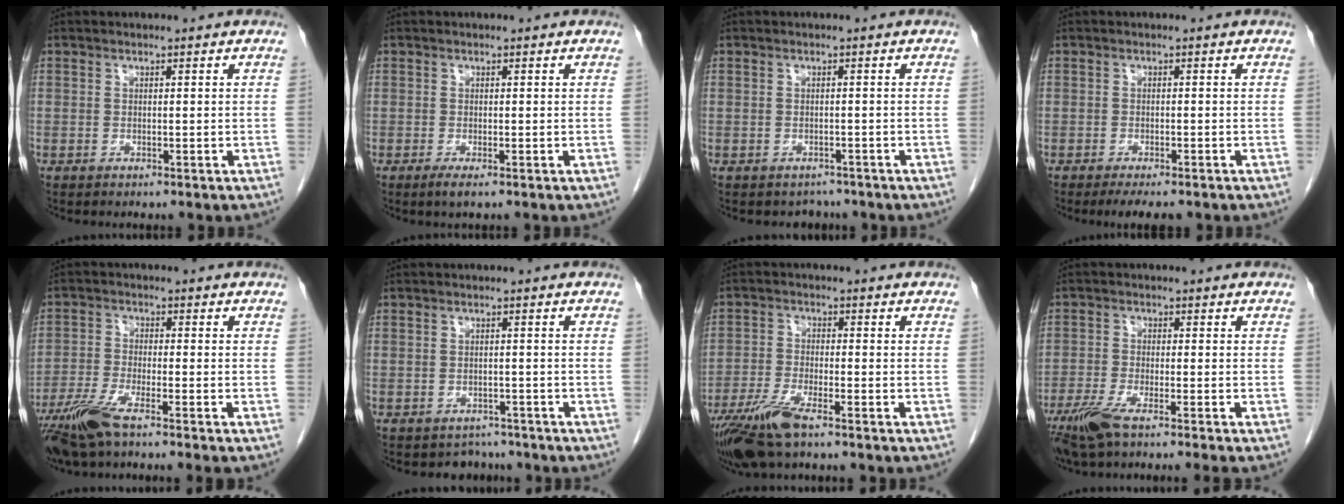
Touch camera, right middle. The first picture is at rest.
{"total": 1.4, "force": [-0.8, 0.0, 1.2], "torque": [-0.024, -0.007, -0.015]}
{"total": 2.5, "force": [-2.1, 1.3, 0.0], "torque": [-0.008, 0.001, -0.029]}
{"total": 4.3, "force": [-3.4, 1.2, 2.3], "torque": [-0.031, -0.009, -0.049]}
{"total": 7.0, "force": [-5.2, 0.2, 4.8], "torque": [-0.101, -0.020, -0.105]}
{"total": 3.3, "force": [-2.9, 1.4, -0.5], "torque": [0.001, 0.007, -0.041]}
{"total": 8.1, "force": [-5.6, 1.2, 5.7], "torque": [-0.119, -0.019, -0.105]}
{"total": 6.7, "force": [-5.0, -0.2, 4.4], "torque": [-0.079, -0.018, -0.092]}